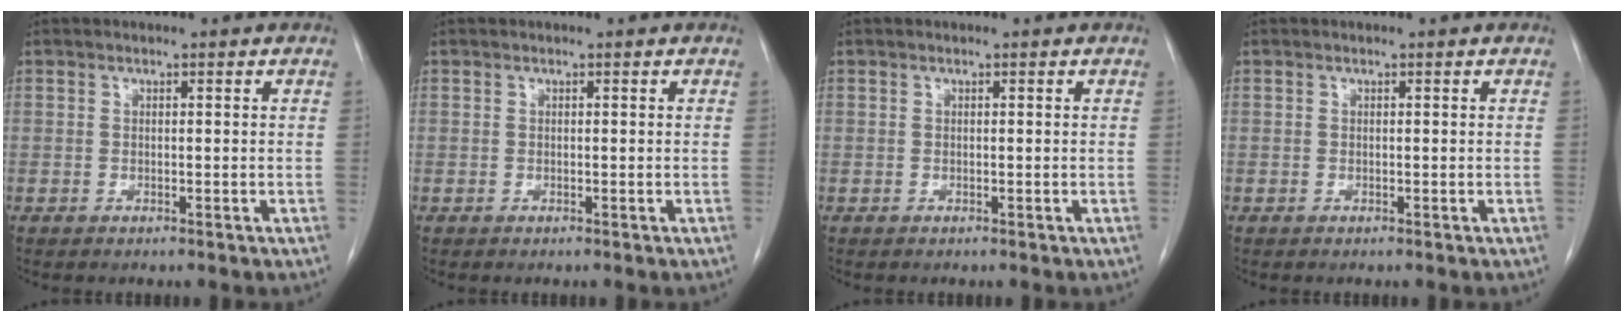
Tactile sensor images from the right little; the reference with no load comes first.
{"total": 0.0}
{"total": 0.0}
{"total": 0.0}